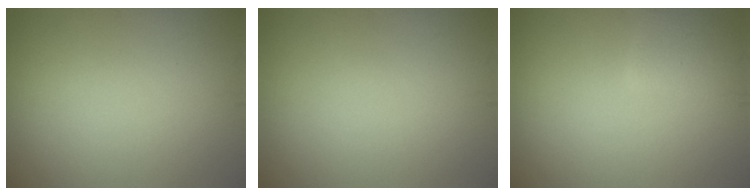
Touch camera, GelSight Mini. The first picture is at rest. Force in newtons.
{"total": 0.0}
{"total": 2.1, "press": 2.1, "slide": 0.2}